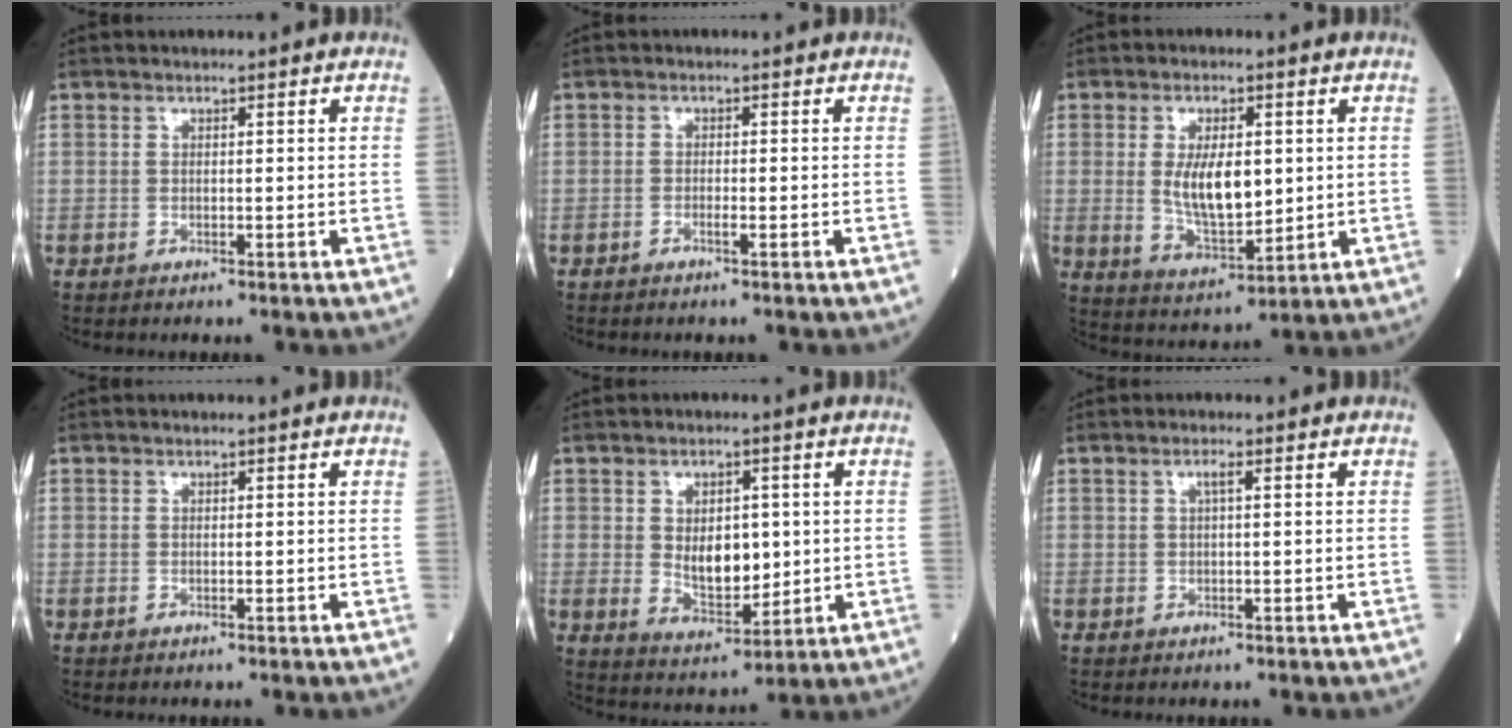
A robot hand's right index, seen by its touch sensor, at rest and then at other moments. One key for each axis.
{"total": 1.0, "fx": -0.6, "fy": -0.1, "fz": 0.7, "tx": -0.014, "ty": 0.001, "tz": -0.013}
{"total": 9.2, "fx": 1.0, "fy": 3.6, "fz": 8.4, "tx": -0.163, "ty": -0.009, "tz": 0.025}
{"total": 0.0}
{"total": 7.5, "fx": 0.6, "fy": 4.0, "fz": 6.3, "tx": -0.105, "ty": -0.005, "tz": 0.022}
{"total": 1.1, "fx": 0.3, "fy": 0.0, "fz": 1.1, "tx": -0.022, "ty": 0.003, "tz": 0.004}